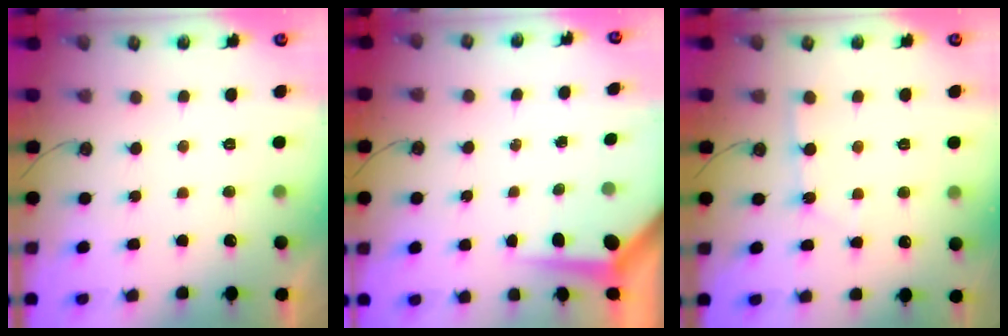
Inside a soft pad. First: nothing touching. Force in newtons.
{"total": 5.3, "press": 5.3, "slide": 0.4}
{"total": 1.9, "press": 1.9, "slide": 0.2}